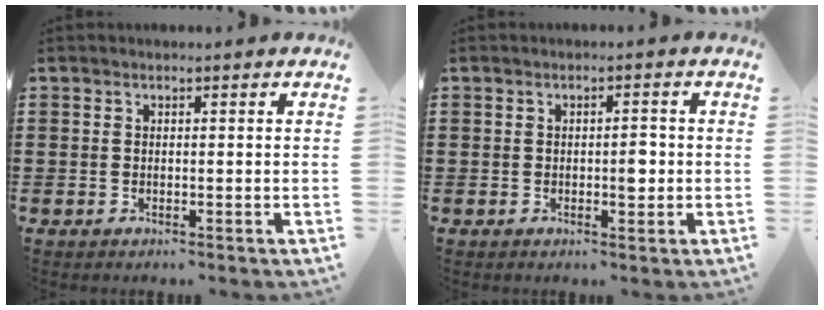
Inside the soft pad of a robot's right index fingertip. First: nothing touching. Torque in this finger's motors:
{"motor_torque": [0.04, 0.05, 0.07, 0.02]}